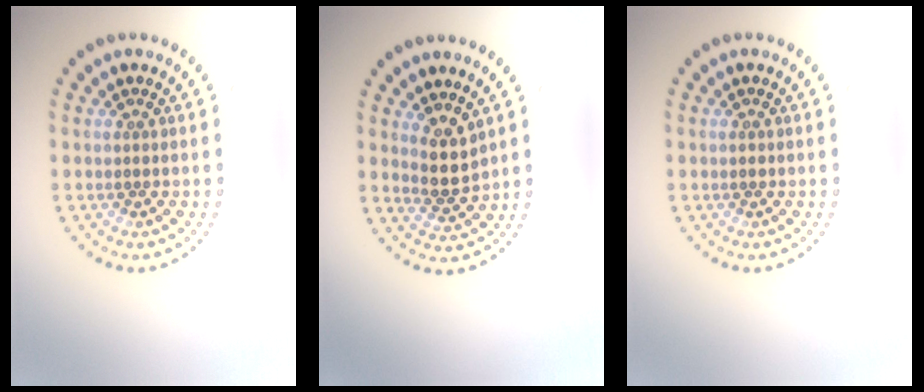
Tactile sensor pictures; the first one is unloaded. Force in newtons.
{"total": 2.5, "press": 2.1, "slide": 1.5}
{"total": 0.7, "press": 0.7, "slide": 0.3}